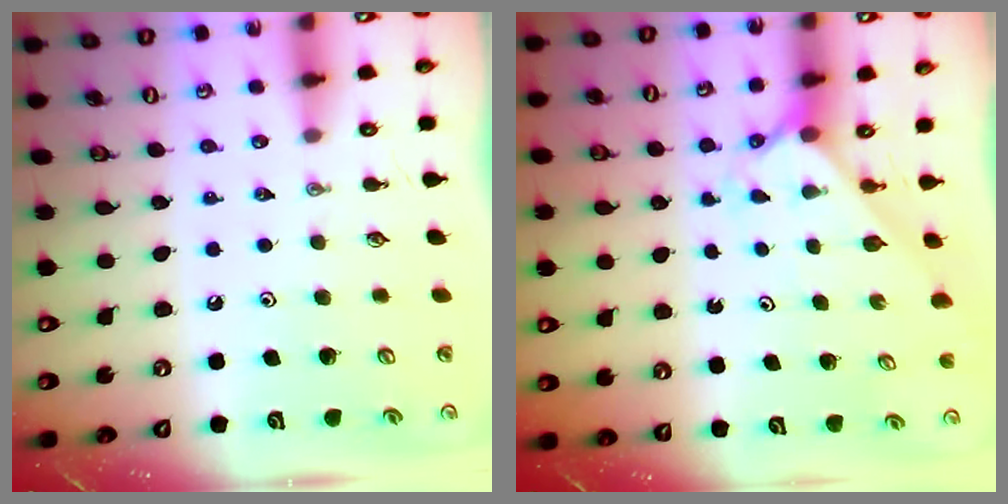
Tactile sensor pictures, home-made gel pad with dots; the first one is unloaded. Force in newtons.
{"total": 1.9, "press": 1.9, "slide": 0.2}